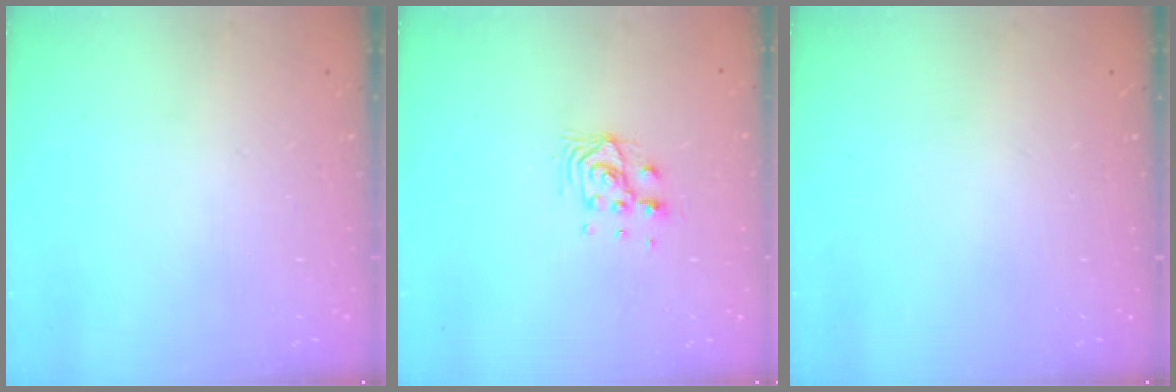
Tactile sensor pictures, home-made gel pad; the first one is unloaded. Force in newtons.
{"total": 6.9, "press": 6.9, "slide": 0.4}
{"total": 0.0}